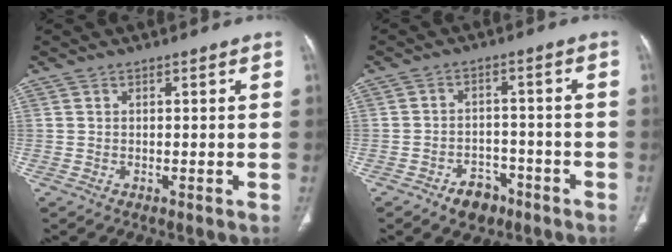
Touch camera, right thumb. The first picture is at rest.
{"total": 5.9, "force": [-3.8, 3.9, 2.2], "torque": [-0.011, 0.031, -0.053]}